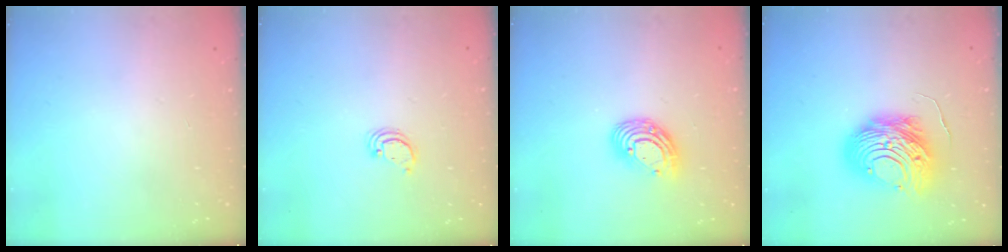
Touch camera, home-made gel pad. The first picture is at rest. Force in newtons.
{"total": 2.4, "press": 2.4, "slide": 0.2}
{"total": 10.5, "press": 10.4, "slide": 1.1}
{"total": 15.5, "press": 15.4, "slide": 1.3}